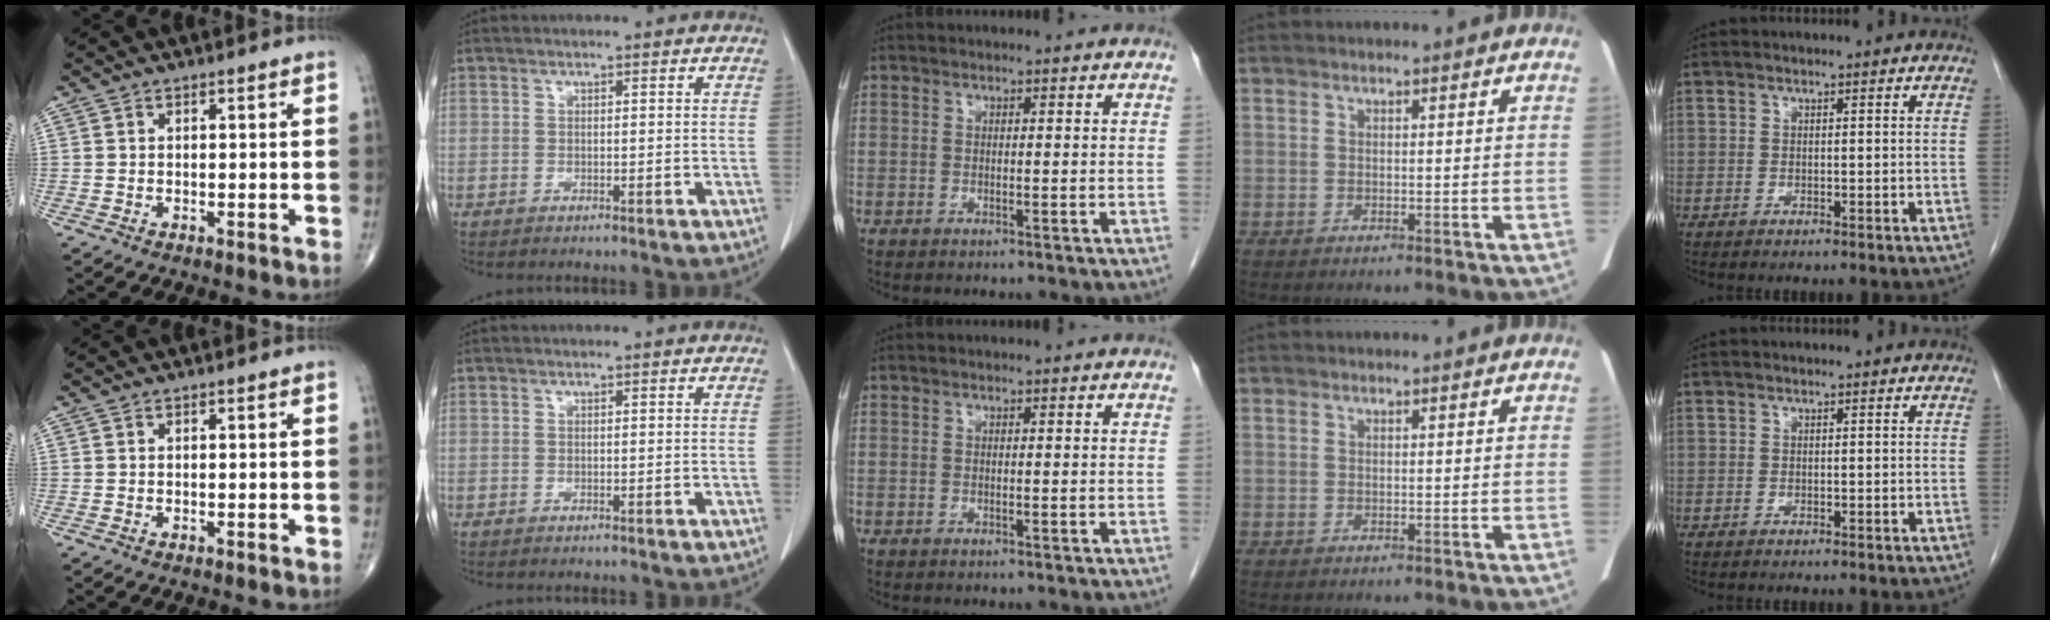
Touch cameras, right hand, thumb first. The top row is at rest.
{}